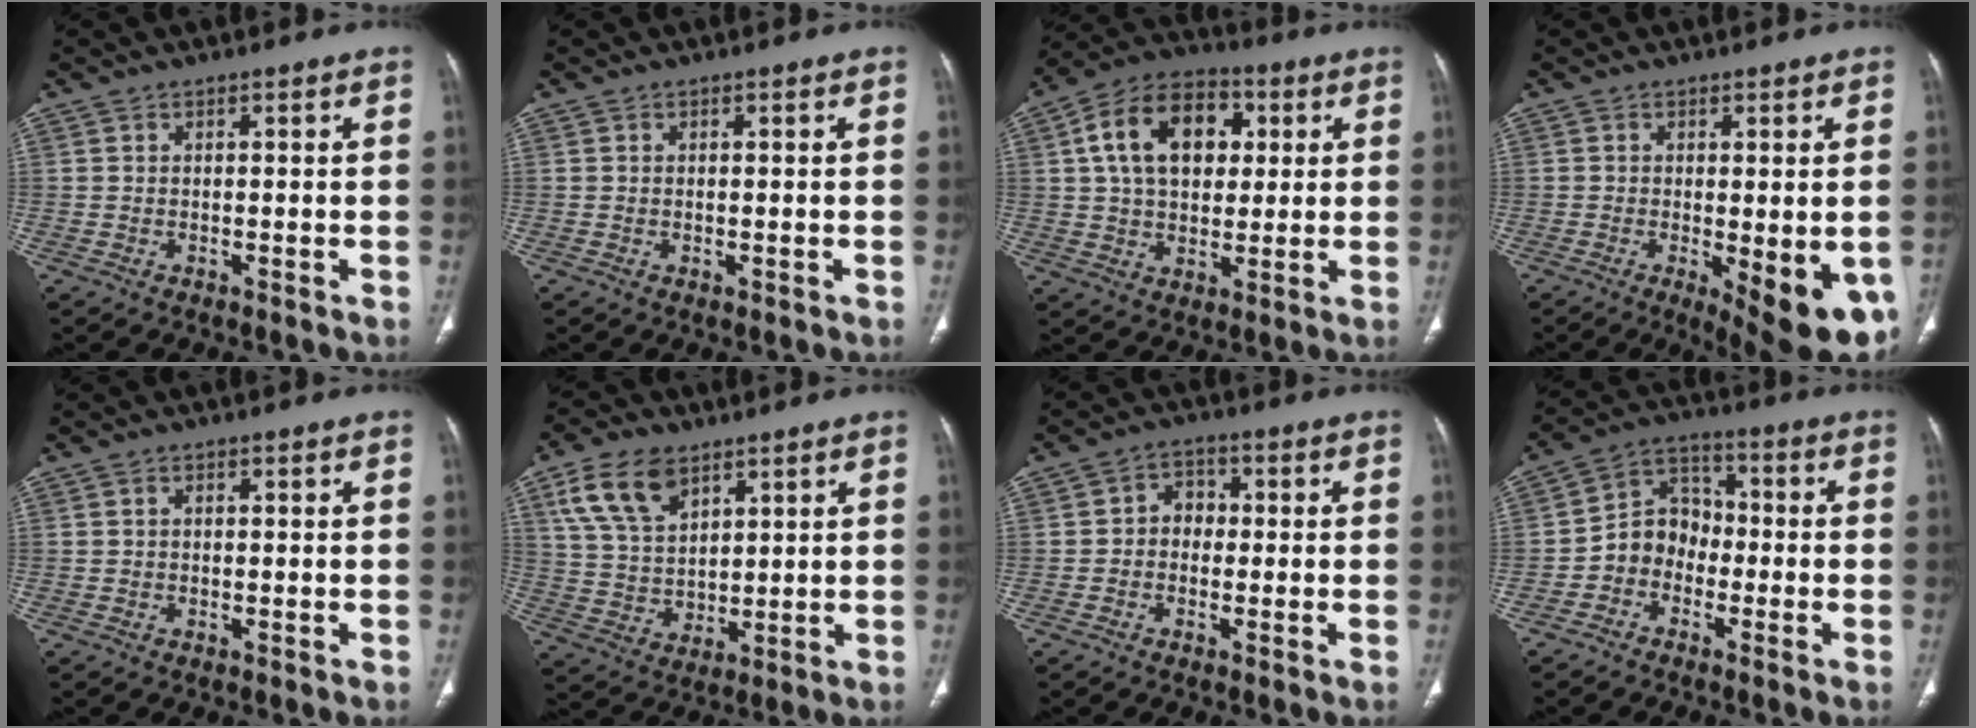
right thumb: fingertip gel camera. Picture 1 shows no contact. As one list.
[{"total": 0.0}, {"total": 16.6, "force": [4.1, 11.2, 11.5], "torque": [-0.168, 0.010, 0.064]}, {"total": 12.8, "force": [-4.3, 4.3, 11.2], "torque": [-0.121, -0.018, -0.047]}, {"total": 0.0}, {"total": 12.2, "force": [6.6, 7.6, 7.0], "torque": [-0.112, -0.022, 0.136]}, {"total": 4.3, "force": [-0.3, 3.6, 2.3], "torque": [-0.013, 0.019, -0.016]}, {"total": 7.7, "force": [-2.5, 6.5, 3.3], "torque": [-0.025, 0.038, -0.059]}]